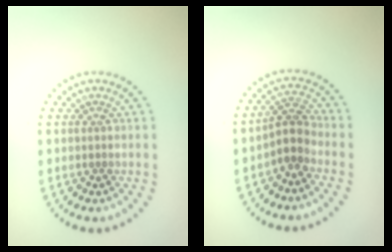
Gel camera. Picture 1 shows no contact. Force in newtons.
{"total": 2.5, "press": 2.0, "slide": 1.6}